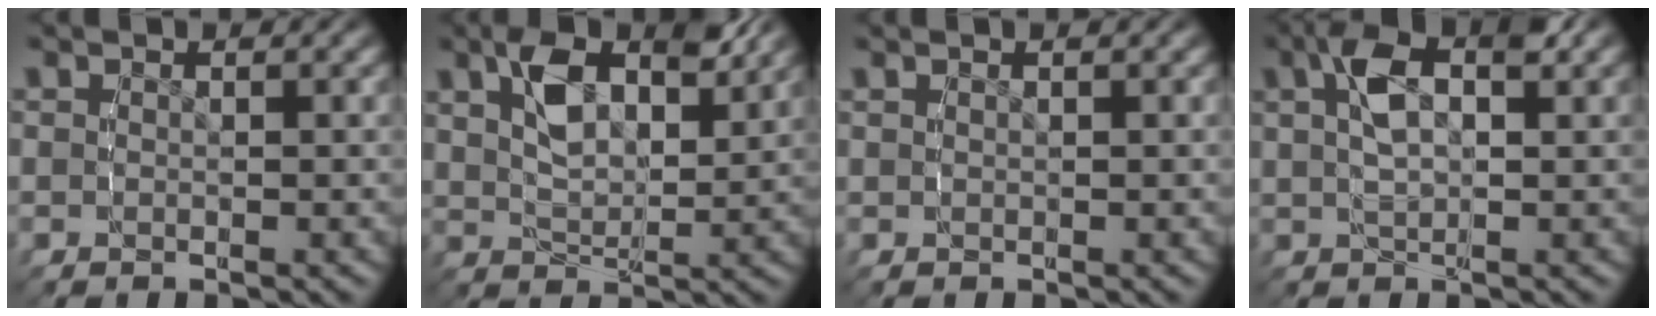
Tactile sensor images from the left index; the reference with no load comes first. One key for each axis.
{"total": 5.3, "fx": 2.4, "fy": 2.2, "fz": 4.1, "tx": -0.077, "ty": -0.004, "tz": 0.045}
{"total": 0.6, "fx": 0.3, "fy": -0.4, "fz": 0.4, "tx": -0.004, "ty": 0.001, "tz": 0.008}
{"total": 6.2, "fx": 1.8, "fy": 3.0, "fz": 5.2, "tx": -0.097, "ty": 0.004, "tz": 0.031}